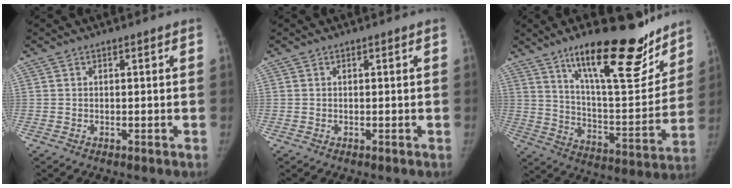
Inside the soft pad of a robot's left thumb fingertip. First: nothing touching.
{"total": 0.0}
{"total": 24.8, "force": [16.8, 7.4, 16.7], "torque": [-0.206, -0.088, 0.266]}